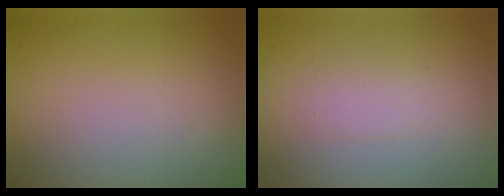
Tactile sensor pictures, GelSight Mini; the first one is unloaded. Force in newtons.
{"total": 1.5, "press": 1.5, "slide": 0.1}